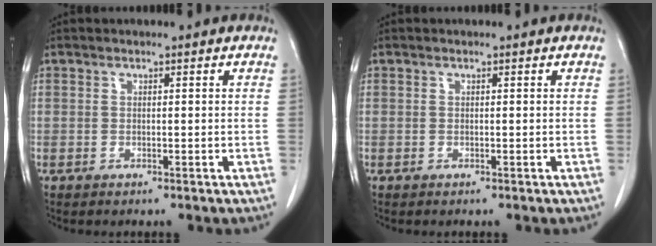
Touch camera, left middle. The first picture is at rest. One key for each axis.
{"total": 0.0}